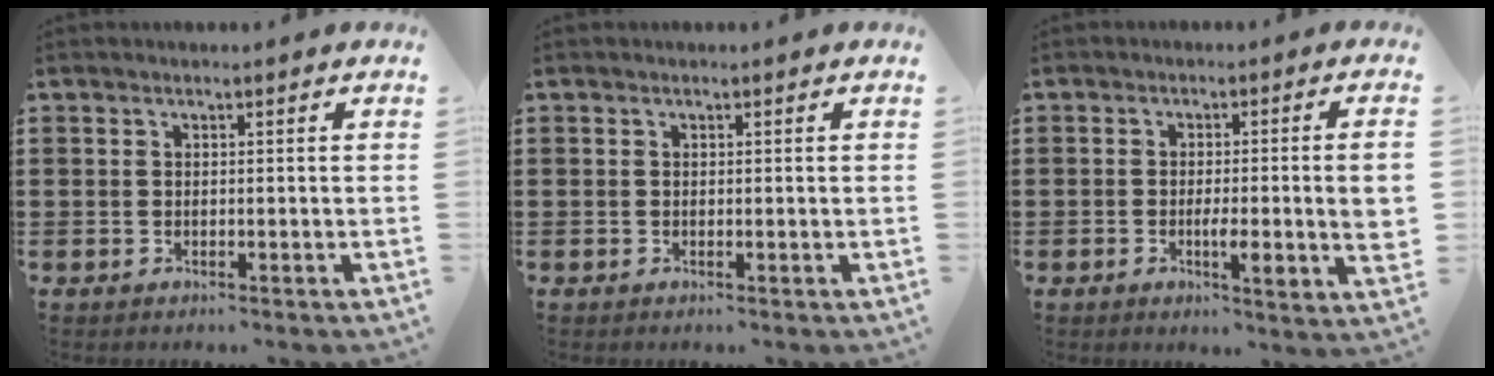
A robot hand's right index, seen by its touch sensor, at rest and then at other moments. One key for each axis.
{"total": 0.0}
{"total": 5.7, "fx": -0.9, "fy": 0.4, "fz": 5.6, "tx": -0.099, "ty": -0.009, "tz": -0.017}